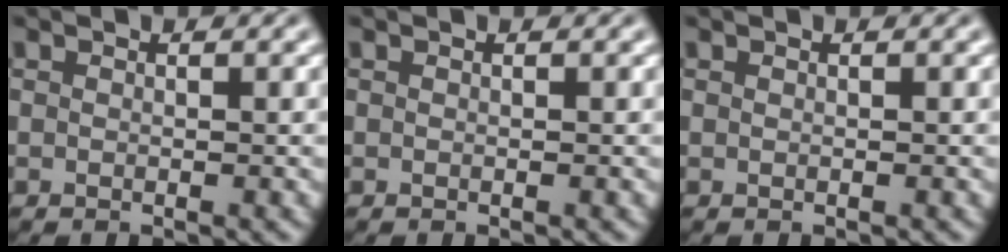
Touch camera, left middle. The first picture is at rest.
{"total": 0.0}
{"total": 0.0}